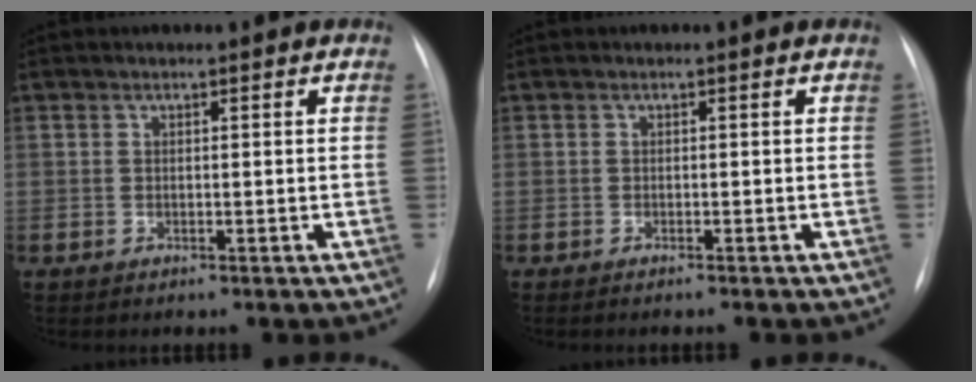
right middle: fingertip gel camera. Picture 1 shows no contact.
{"total": 1.2, "force": [-1.0, -0.1, 0.7], "torque": [-0.010, -0.001, -0.012]}